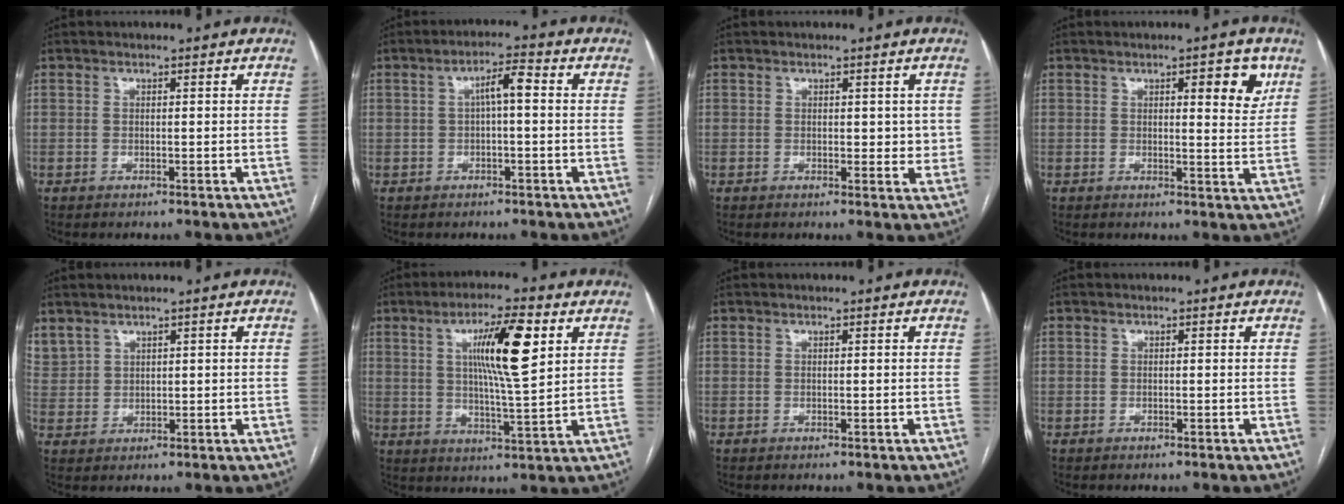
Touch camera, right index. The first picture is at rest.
{"total": 4.0, "force": [0.4, 0.8, 3.9], "torque": [-0.065, 0.015, 0.005]}
{"total": 3.2, "force": [0.6, 2.1, 2.3], "torque": [-0.017, -0.002, 0.007]}
{"total": 5.2, "force": [2.5, 1.4, 4.4], "torque": [-0.049, -0.007, 0.028]}
{"total": 5.0, "force": [3.7, 3.1, 1.3], "torque": [-0.034, 0.014, 0.091]}
{"total": 11.3, "force": [3.8, 0.9, 10.6], "torque": [-0.180, 0.004, 0.063]}
{"total": 0.0}
{"total": 0.0}